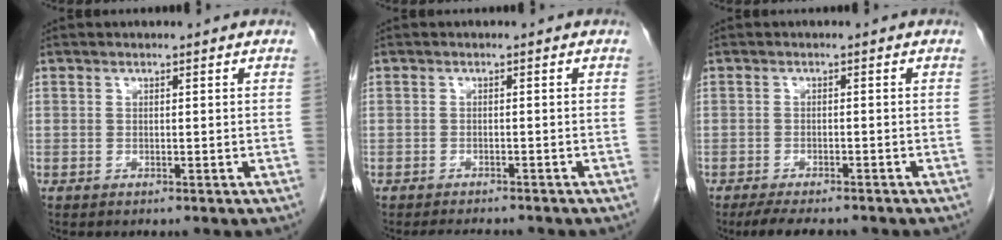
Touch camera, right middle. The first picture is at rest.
{"total": 4.6, "force": [-4.1, 1.0, 1.6], "torque": [-0.024, -0.008, -0.057]}
{"total": 7.1, "force": [-6.0, 1.7, 3.4], "torque": [-0.052, -0.012, -0.089]}